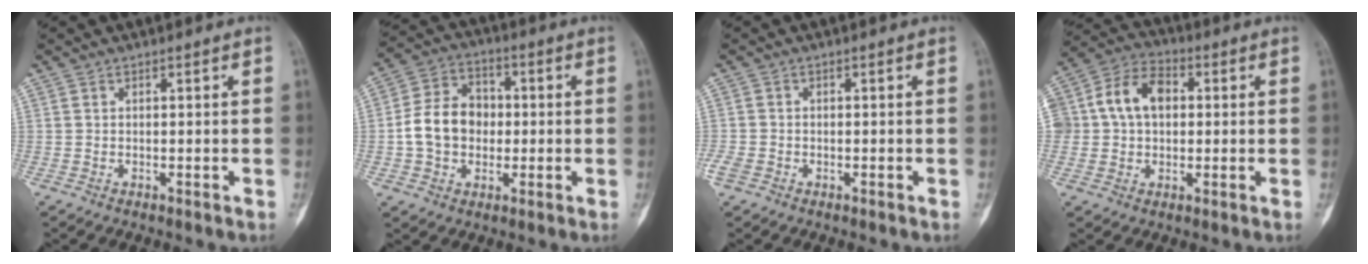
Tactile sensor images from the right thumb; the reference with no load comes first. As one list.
[{"total": 11.1, "force": [-0.8, 8.9, 6.6], "torque": [-0.096, 0.027, -0.021]}, {"total": 2.5, "force": [-1.2, 1.8, 1.2], "torque": [-0.026, 0.003, -0.026]}, {"total": 11.7, "force": [1.7, 8.7, 7.6], "torque": [-0.119, 0.027, 0.024]}]